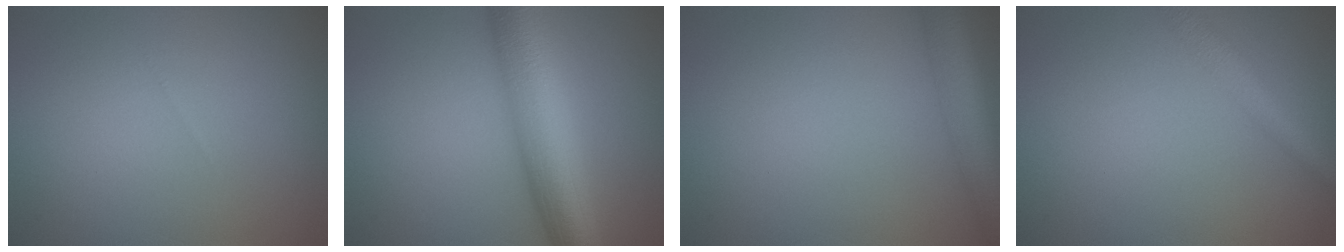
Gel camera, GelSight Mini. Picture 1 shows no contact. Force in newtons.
{"total": 8.9, "press": 8.9, "slide": 0.3}
{"total": 4.9, "press": 4.9, "slide": 0.3}
{"total": 2.8, "press": 2.8, "slide": 0.1}